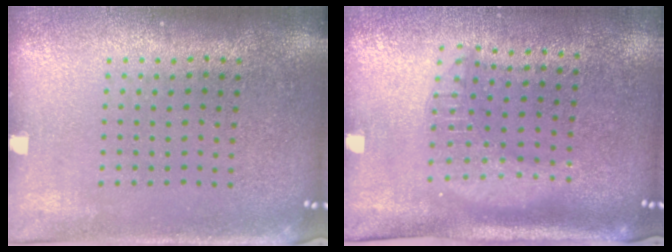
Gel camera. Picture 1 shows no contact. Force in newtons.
{"total": 1.8, "press": 1.5, "slide": 1.0}